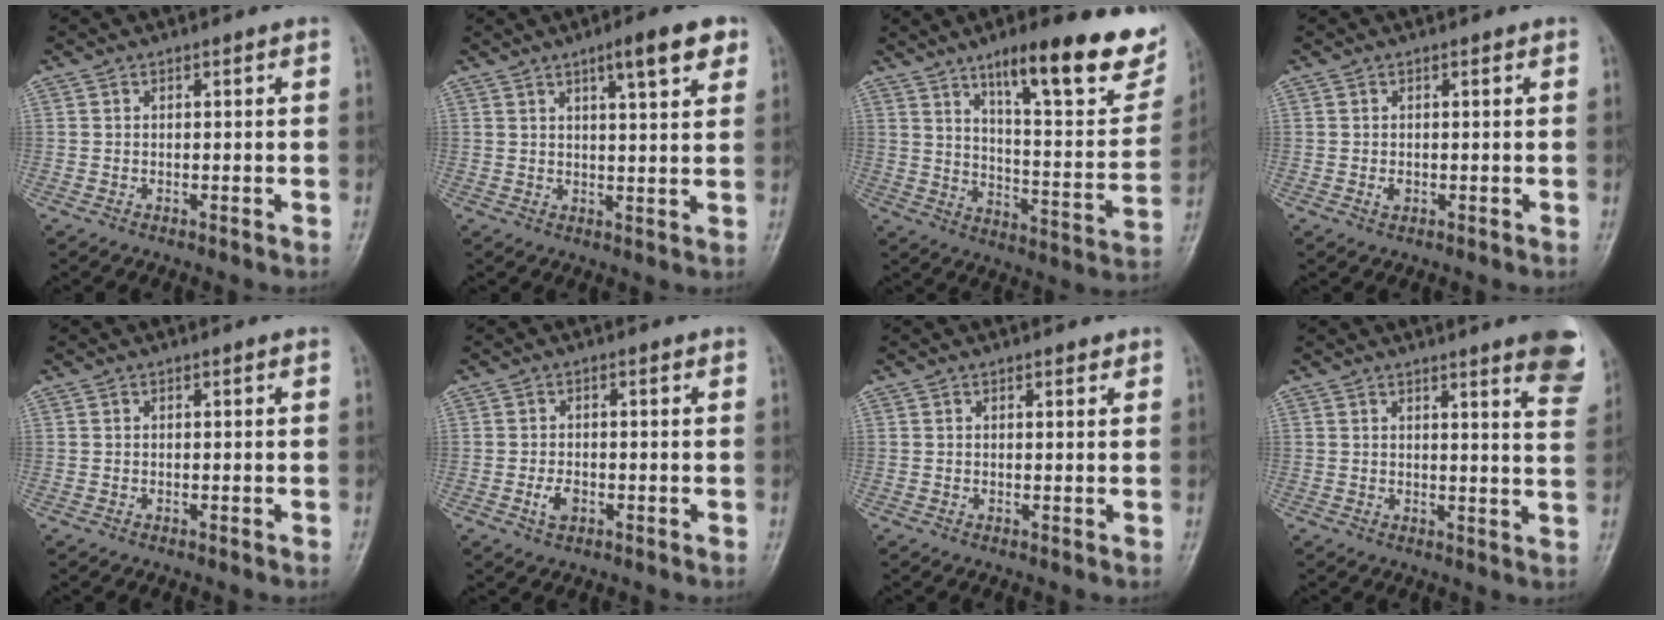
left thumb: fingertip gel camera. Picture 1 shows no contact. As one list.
[{"total": 7.7, "force": [4.3, 1.7, 6.1], "torque": [-0.077, -0.017, 0.060]}, {"total": 23.5, "force": [14.5, 6.0, 17.4], "torque": [-0.205, -0.060, 0.217]}, {"total": 1.2, "force": [-0.1, 0.9, 0.8], "torque": [-0.009, -0.001, -0.001]}, {"total": 0.0}, {"total": 2.7, "force": [-0.9, 1.7, 1.9], "torque": [-0.034, 0.001, -0.017]}, {"total": 1.2, "force": [0.9, 0.5, 0.7], "torque": [-0.005, -0.004, 0.009]}, {"total": 9.7, "force": [6.5, 1.3, 7.1], "torque": [-0.064, -0.031, 0.061]}]